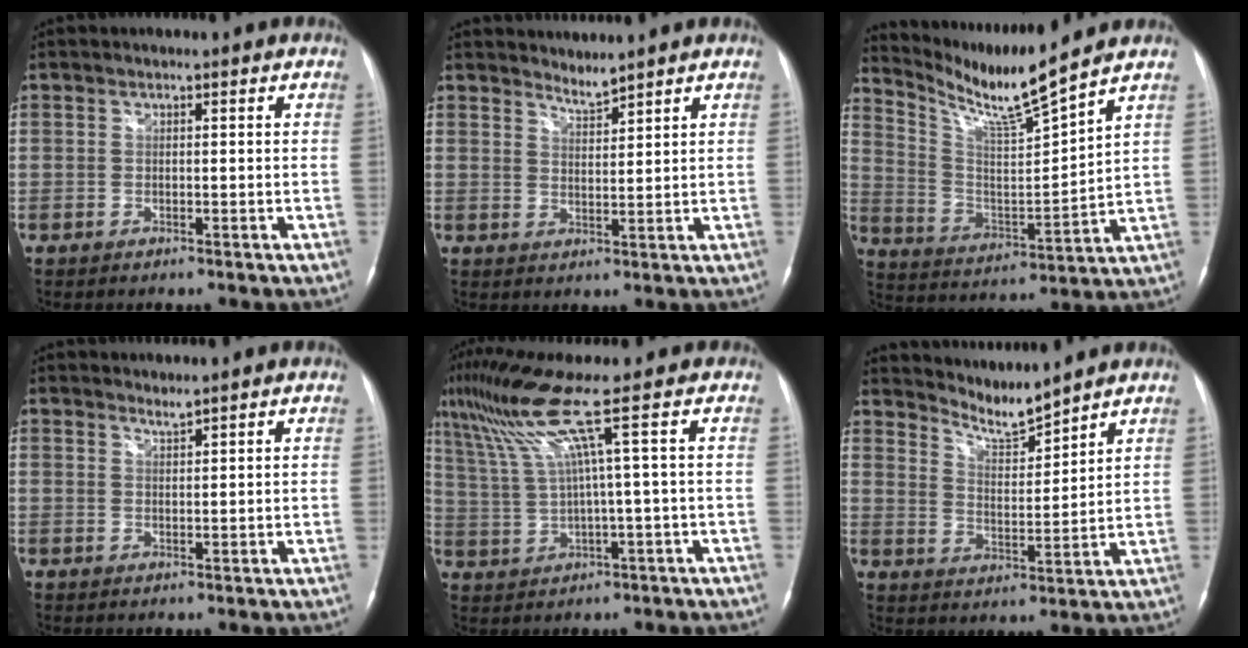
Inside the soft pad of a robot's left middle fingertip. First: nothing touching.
{"total": 2.3, "force": [2.2, -0.3, -0.1], "torque": [-0.001, -0.005, 0.046]}
{"total": 11.7, "force": [10.3, -1.7, 5.3], "torque": [-0.108, -0.019, 0.196]}
{"total": 1.0, "force": [1.0, -0.2, 0.0], "torque": [-0.005, -0.005, 0.020]}
{"total": 8.3, "force": [4.1, -2.5, 6.7], "torque": [-0.140, 0.025, 0.091]}
{"total": 5.7, "force": [5.6, -0.6, 0.5], "torque": [-0.016, -0.013, 0.115]}